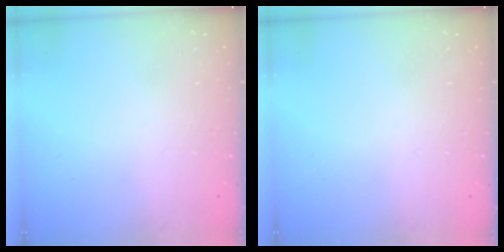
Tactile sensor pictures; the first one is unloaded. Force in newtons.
{"total": 0.0}